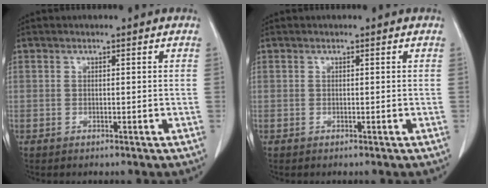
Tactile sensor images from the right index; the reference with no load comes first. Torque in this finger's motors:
{"motor_torque": [0.00, 0.00, 0.03, 0.00]}